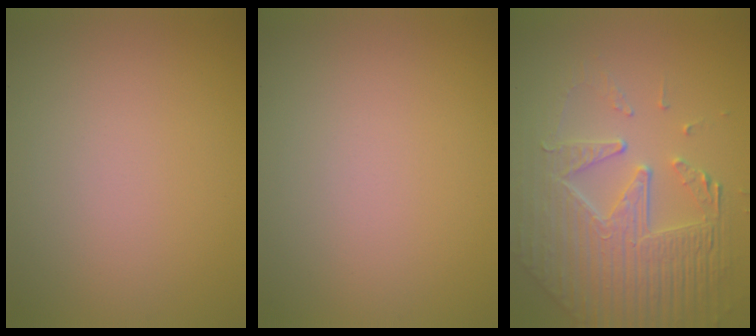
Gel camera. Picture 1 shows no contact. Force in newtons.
{"total": 0.0}
{"total": 8.1, "press": 5.7, "slide": 5.8}